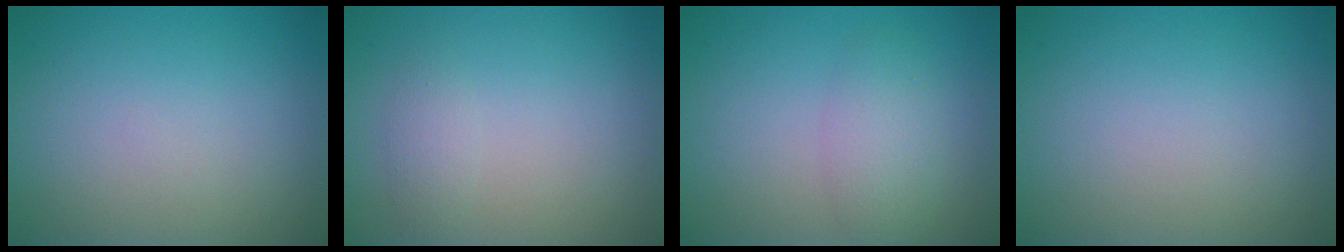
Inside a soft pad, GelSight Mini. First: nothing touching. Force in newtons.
{"total": 1.2, "press": 1.2, "slide": 0.1}
{"total": 2.6, "press": 2.6, "slide": 0.2}
{"total": 0.0}